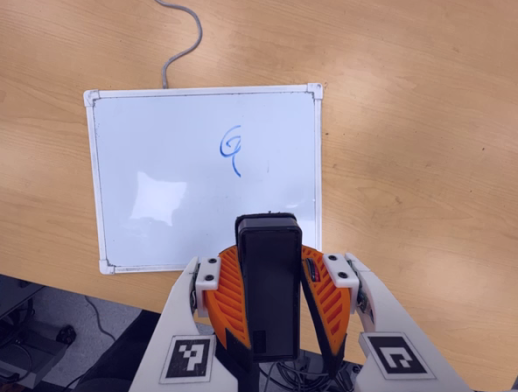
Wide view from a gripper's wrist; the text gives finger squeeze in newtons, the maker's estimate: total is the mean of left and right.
{"total": 9.8, "left": 9.4, "right": 10.1}